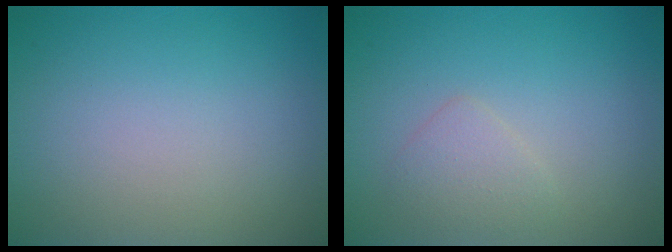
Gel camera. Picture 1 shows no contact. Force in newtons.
{"total": 1.6, "press": 1.6, "slide": 0.0}